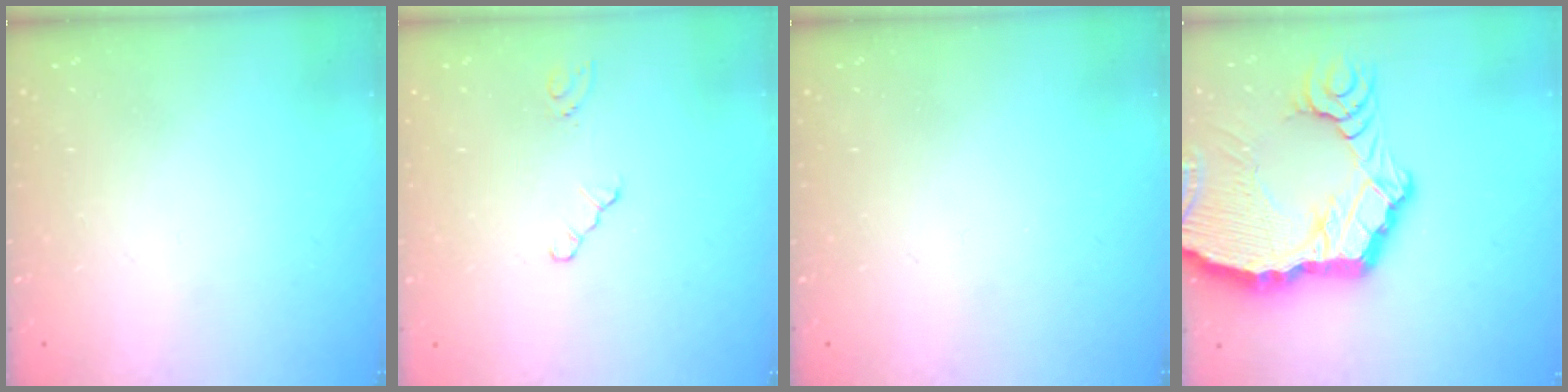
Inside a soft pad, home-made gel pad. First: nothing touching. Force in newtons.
{"total": 0.8, "press": 0.8, "slide": 0.1}
{"total": 0.0}
{"total": 18.0, "press": 17.8, "slide": 2.2}